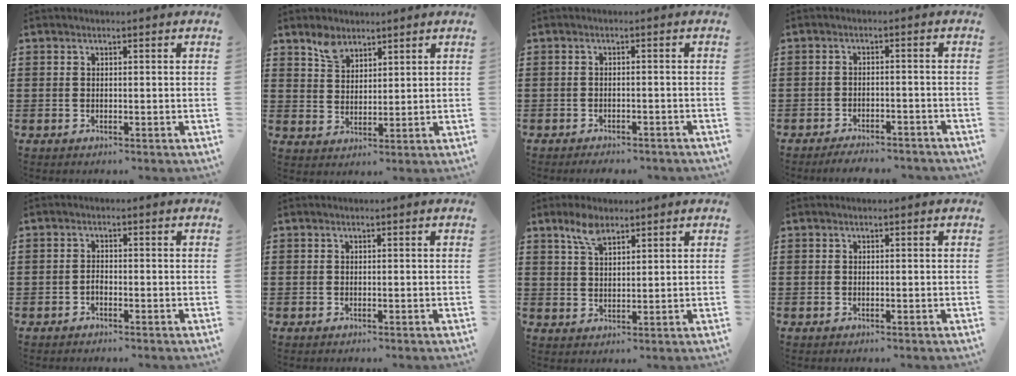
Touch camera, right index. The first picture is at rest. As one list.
[{"total": 4.0, "force": [3.1, 2.1, 1.2], "torque": [-0.026, 0.002, 0.059]}, {"total": 1.5, "force": [-1.4, 0.2, 0.2], "torque": [-0.010, 0.000, -0.029]}, {"total": 2.7, "force": [-2.7, 0.2, 0.5], "torque": [-0.012, 0.001, -0.053]}, {"total": 1.1, "force": [-0.7, 0.7, 0.5], "torque": [-0.013, -0.002, -0.014]}, {"total": 0.0}, {"total": 4.9, "force": [3.3, 2.0, 3.1], "torque": [-0.070, 0.005, 0.060]}, {"total": 0.0}]